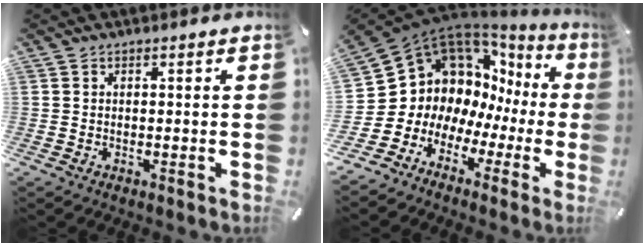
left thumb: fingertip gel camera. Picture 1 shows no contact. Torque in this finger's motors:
{"motor_torque": [-0.06, 1.96, 1.09, 1.24, 0.11]}